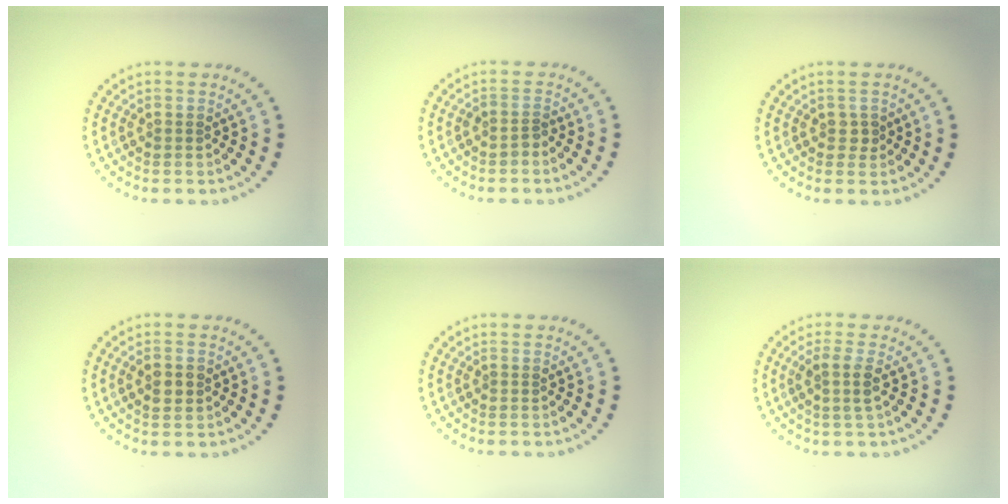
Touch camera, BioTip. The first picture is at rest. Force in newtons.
{"total": 1.1, "press": 0.9, "slide": 0.7}
{"total": 0.9, "press": 0.9, "slide": 0.3}
{"total": 1.6, "press": 1.6, "slide": 0.1}
{"total": 0.0}
{"total": 2.0, "press": 1.6, "slide": 1.1}